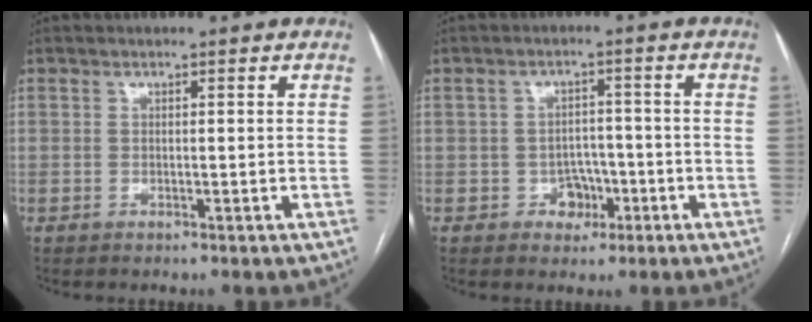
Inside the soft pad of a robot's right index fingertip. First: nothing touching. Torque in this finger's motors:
{"motor_torque": [0.05, 0.00, 0.00, 0.00]}